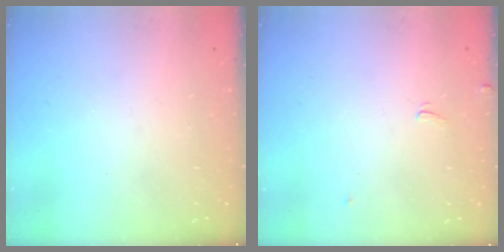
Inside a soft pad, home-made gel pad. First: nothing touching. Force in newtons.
{"total": 2.5, "press": 2.5, "slide": 0.4}